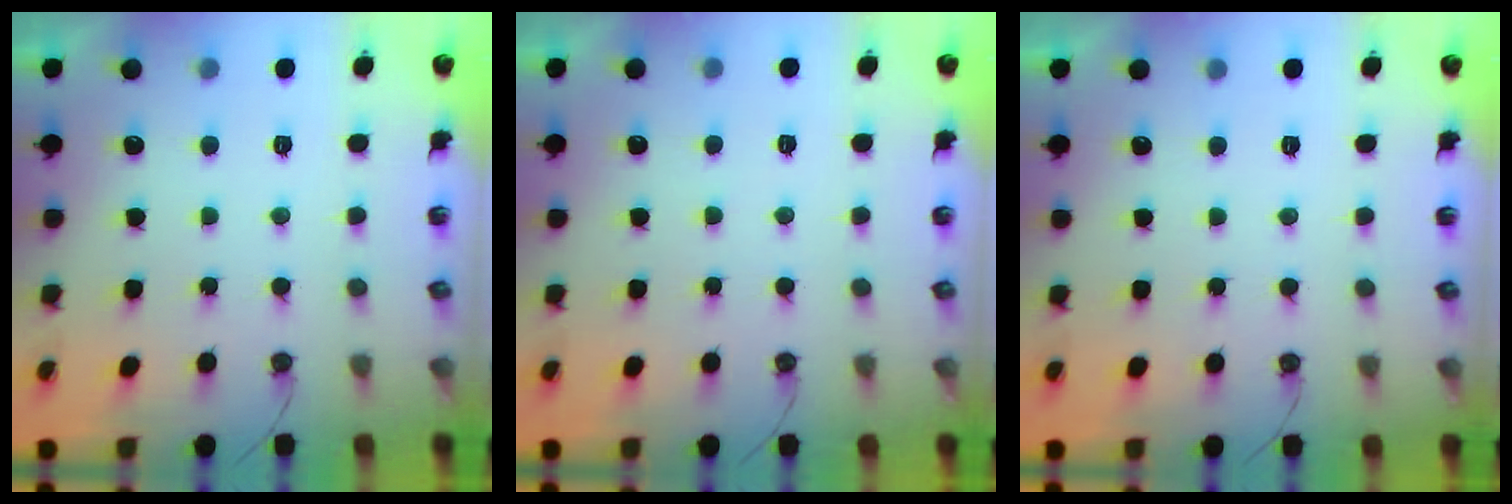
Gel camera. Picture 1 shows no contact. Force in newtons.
{"total": 2.8, "press": 2.8, "slide": 0.5}
{"total": 0.0}